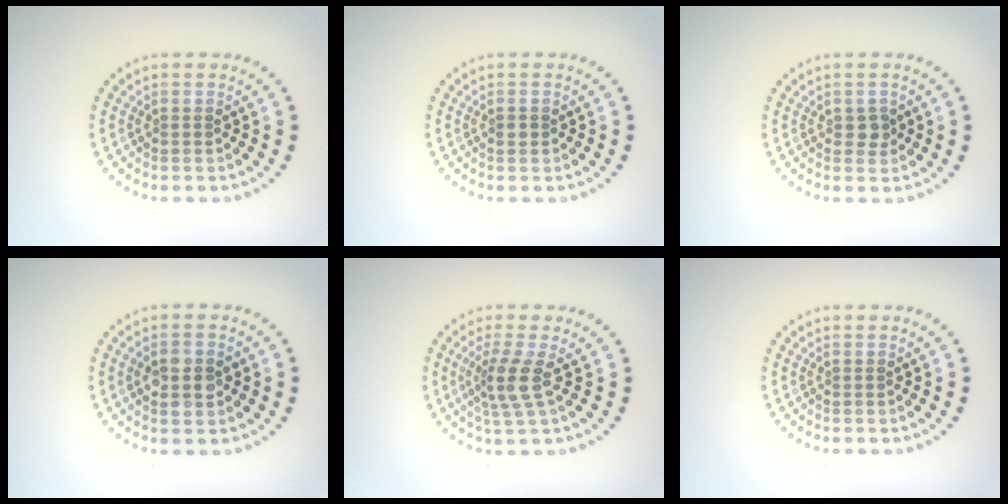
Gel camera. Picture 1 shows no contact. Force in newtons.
{"total": 1.0, "press": 1.0, "slide": 0.2}
{"total": 1.2, "press": 1.2, "slide": 0.3}
{"total": 3.5, "press": 3.5, "slide": 0.1}
{"total": 2.9, "press": 2.2, "slide": 1.9}
{"total": 0.0}